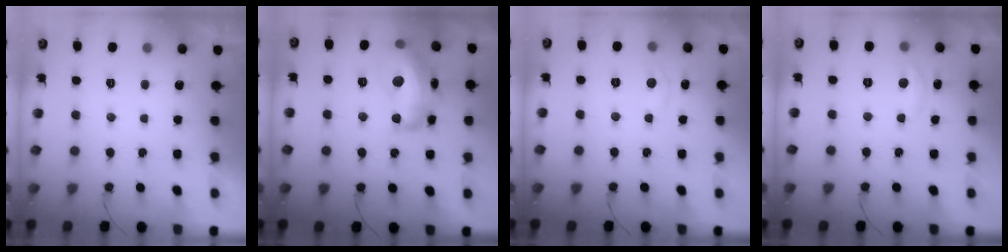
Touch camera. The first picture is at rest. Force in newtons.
{"total": 20.3, "press": 20.3, "slide": 1.1}
{"total": 3.2, "press": 3.1, "slide": 0.5}
{"total": 2.9, "press": 2.9, "slide": 0.2}